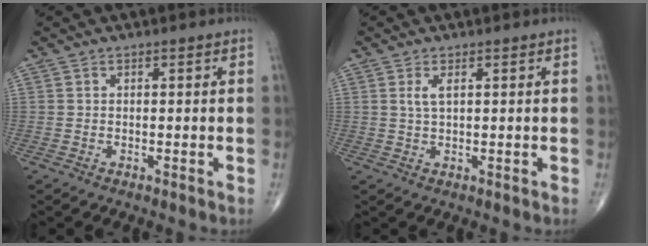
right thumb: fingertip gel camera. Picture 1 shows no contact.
{"total": 2.1, "force": [0.7, 0.7, 1.9], "torque": [-0.043, 0.000, 0.018]}